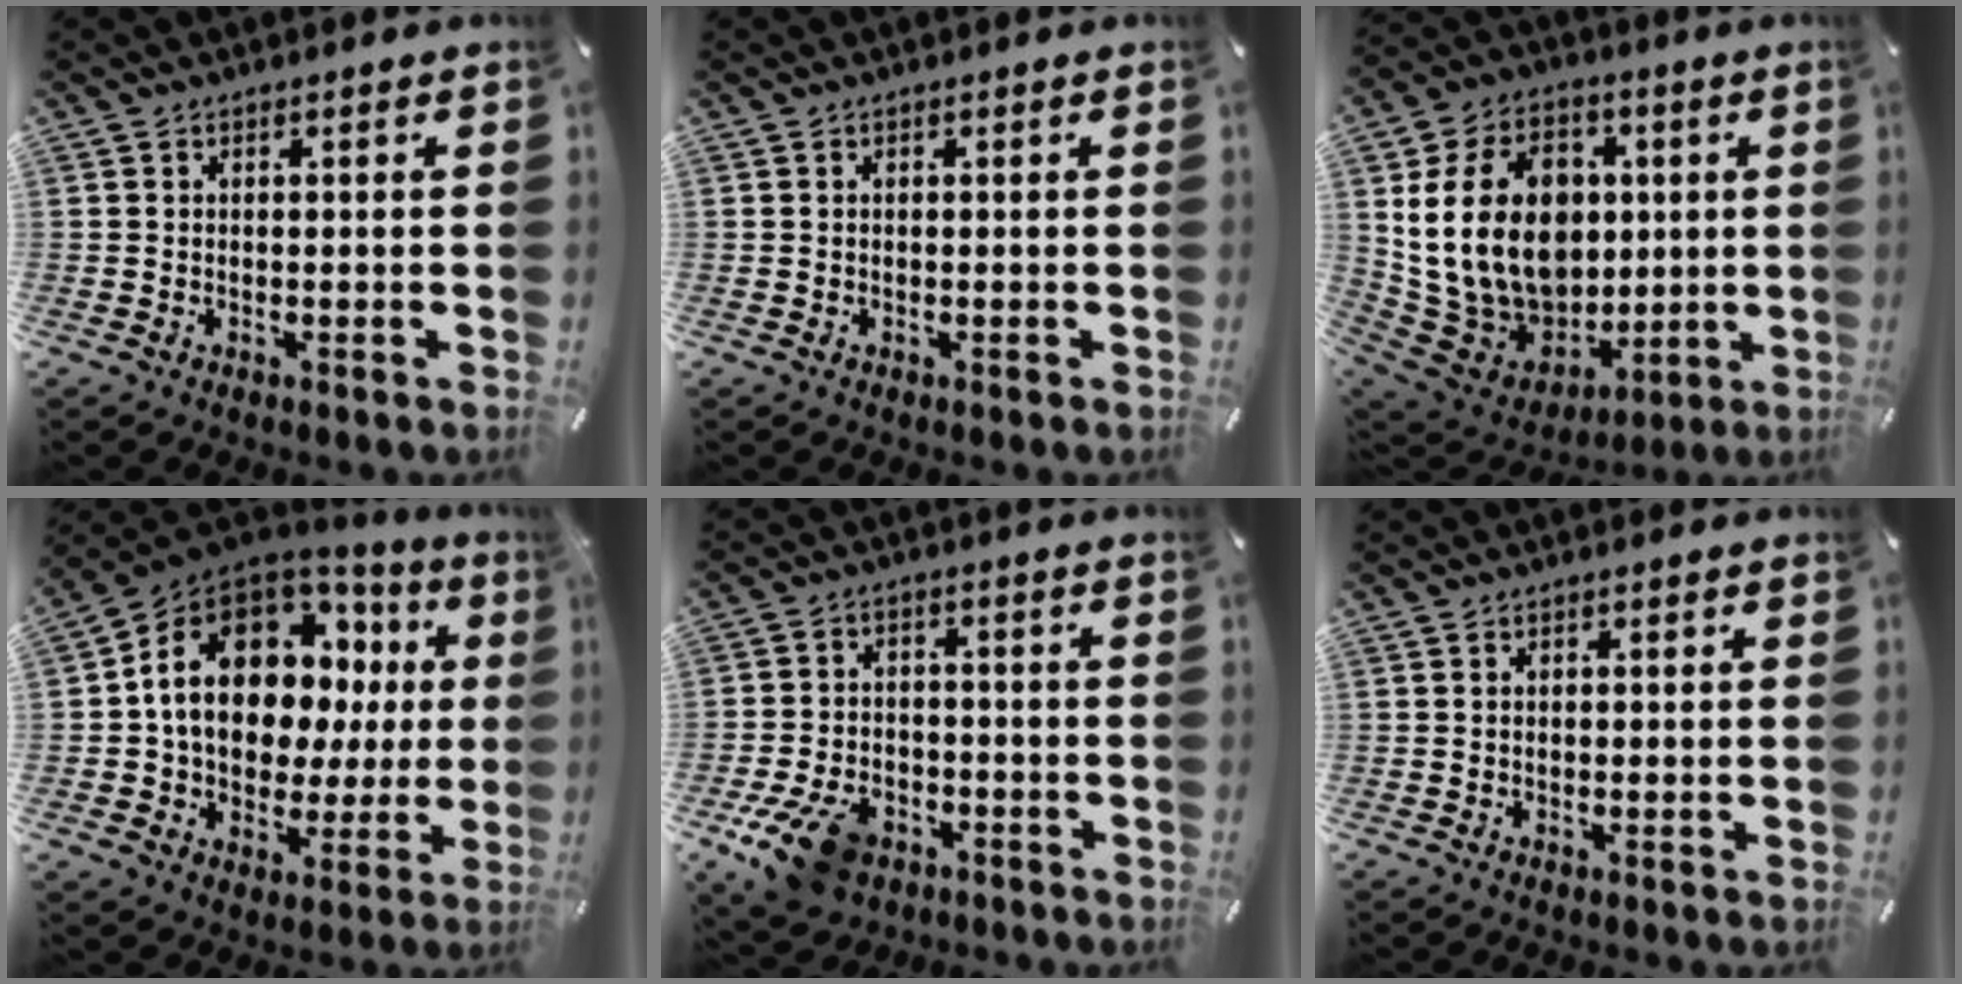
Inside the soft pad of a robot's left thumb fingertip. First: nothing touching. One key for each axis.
{"total": 0.0}
{"total": 22.7, "fx": 3.0, "fy": 17.5, "fz": 14.1, "tx": -0.274, "ty": -0.012, "tz": 0.063}
{"total": 14.9, "fx": 4.0, "fy": 11.1, "fz": 9.1, "tx": -0.159, "ty": -0.027, "tz": 0.071}
{"total": 10.9, "fx": -5.8, "fy": 7.1, "fz": 5.8, "tx": -0.114, "ty": 0.028, "tz": -0.104}
{"total": 0.7, "fx": 0.1, "fy": 0.4, "fz": 0.5, "tx": -0.010, "ty": 0.002, "tz": 0.000}